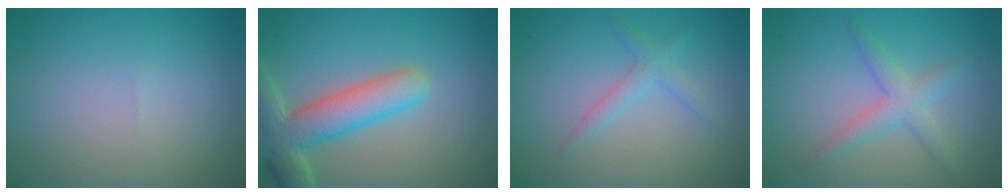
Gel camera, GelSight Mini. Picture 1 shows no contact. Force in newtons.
{"total": 6.8, "press": 6.7, "slide": 0.7}
{"total": 1.9, "press": 1.9, "slide": 0.0}
{"total": 2.8, "press": 2.8, "slide": 0.2}